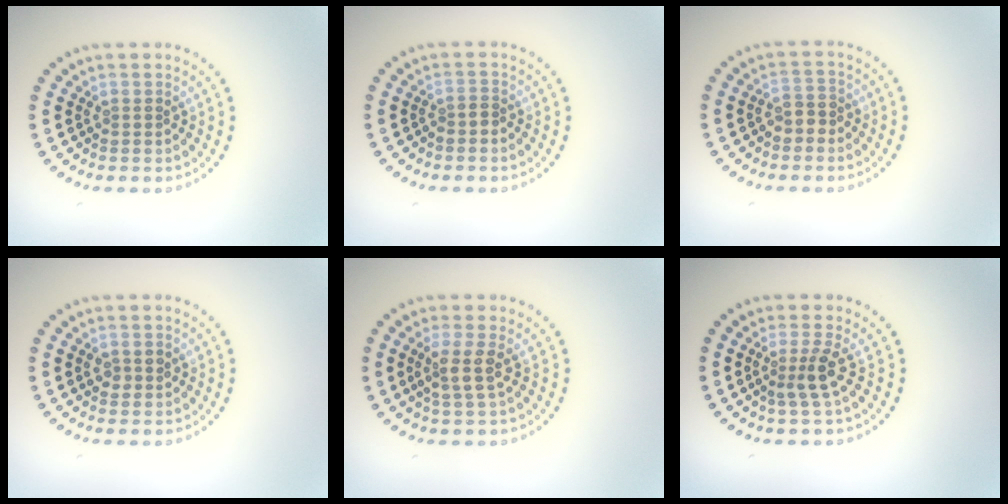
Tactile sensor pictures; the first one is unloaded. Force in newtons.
{"total": 0.8, "press": 0.5, "slide": 0.6}
{"total": 1.7, "press": 1.5, "slide": 0.8}
{"total": 1.4, "press": 1.4, "slide": 0.2}
{"total": 2.3, "press": 2.0, "slide": 1.2}
{"total": 2.3, "press": 1.7, "slide": 1.5}